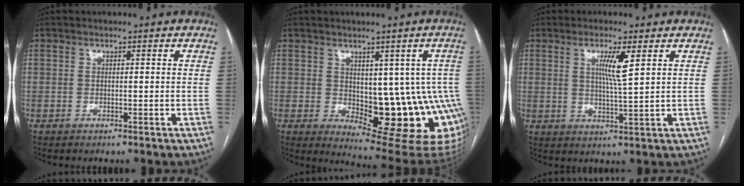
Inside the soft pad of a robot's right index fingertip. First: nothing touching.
{"total": 14.7, "force": [-1.7, 6.2, 13.2], "torque": [-0.117, 0.005, -0.001]}
{"total": 5.3, "force": [2.0, -0.2, 4.9], "torque": [-0.089, -0.007, 0.035]}